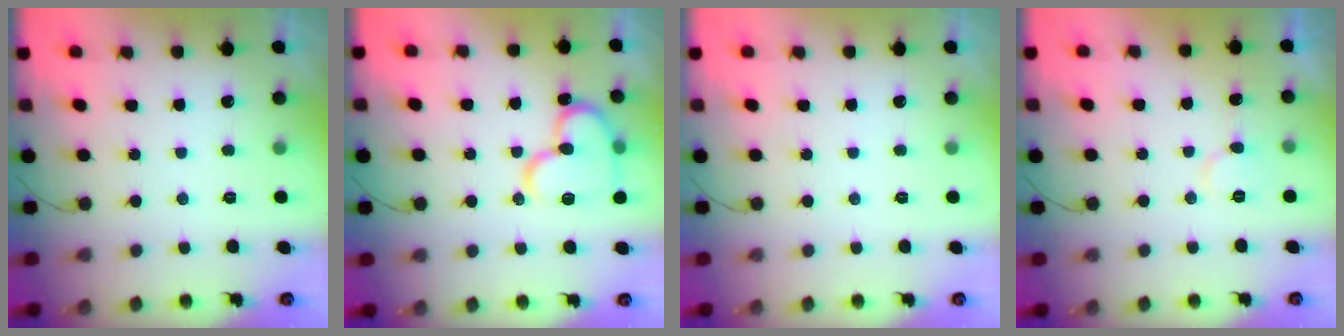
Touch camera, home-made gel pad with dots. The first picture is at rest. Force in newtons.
{"total": 16.0, "press": 15.9, "slide": 1.8}
{"total": 0.0}
{"total": 7.3, "press": 7.2, "slide": 0.4}